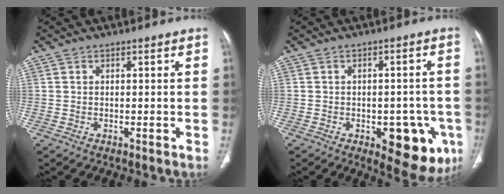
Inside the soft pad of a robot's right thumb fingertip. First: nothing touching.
{"total": 12.3, "force": [-4.7, 6.1, 9.6], "torque": [-0.079, 0.011, -0.047]}